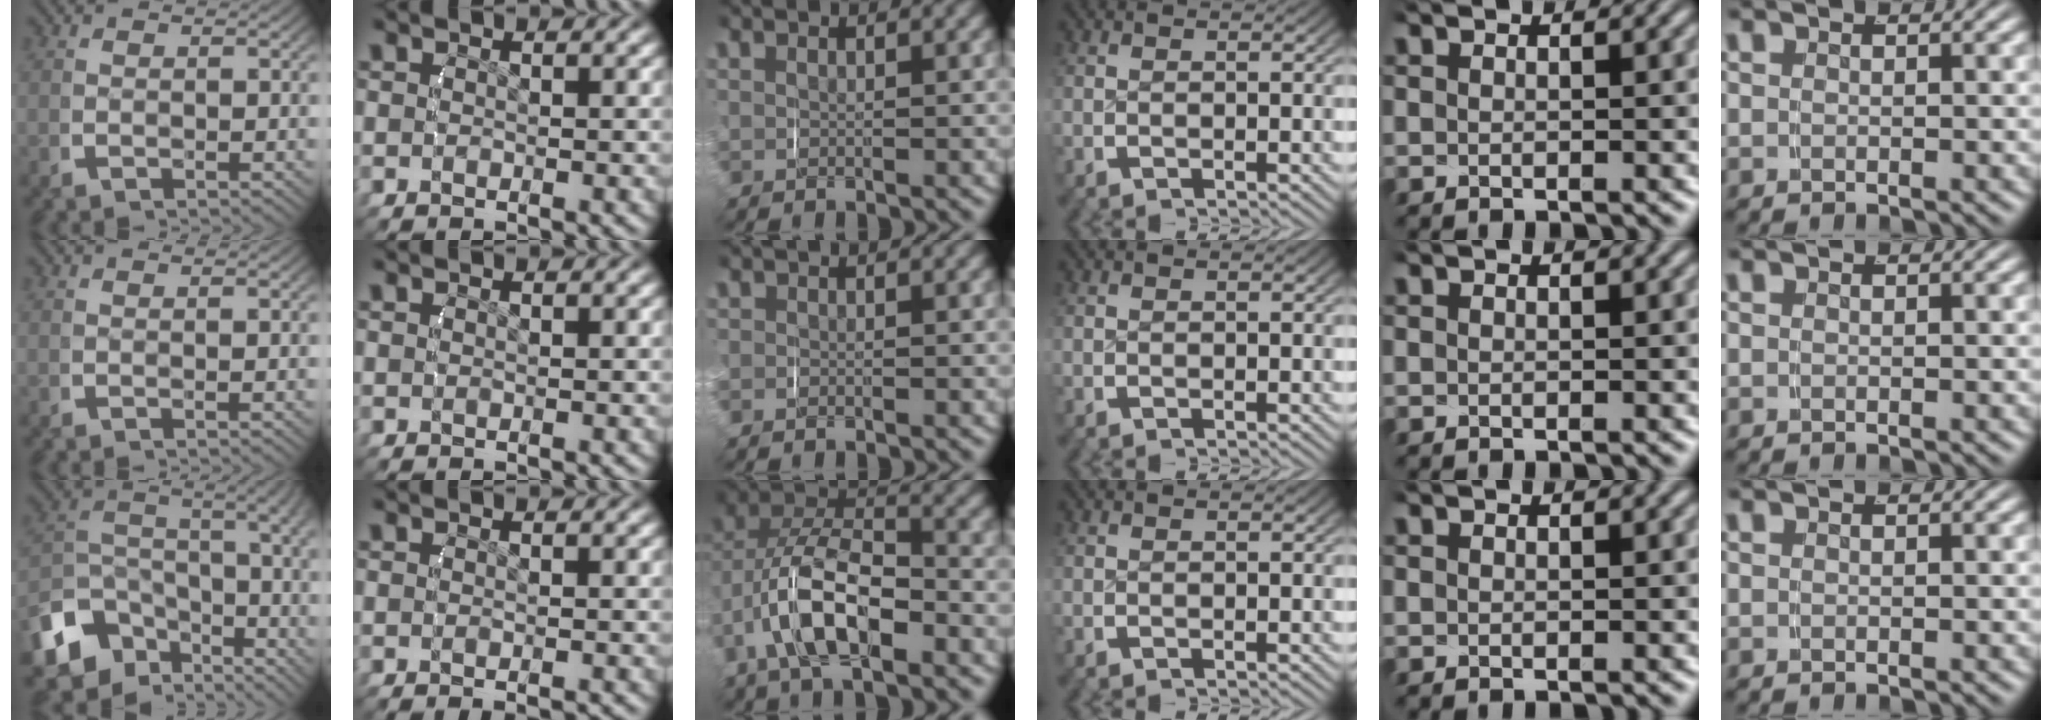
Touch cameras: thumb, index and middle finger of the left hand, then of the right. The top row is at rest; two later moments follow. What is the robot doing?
{"motion": "grasp_and_lifting", "object": "towel"}